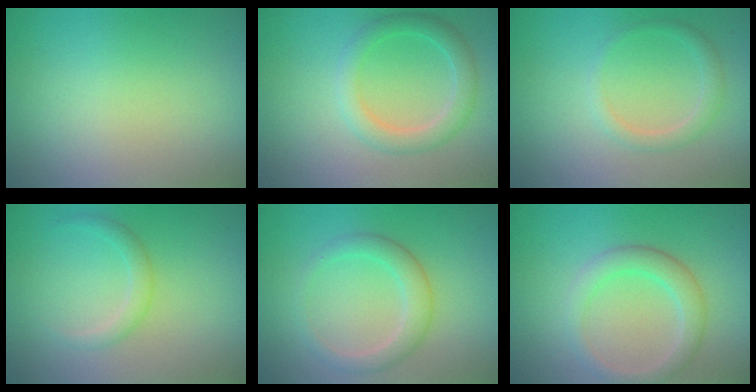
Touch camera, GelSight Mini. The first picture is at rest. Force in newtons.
{"total": 3.0, "press": 3.0, "slide": 0.3}
{"total": 1.8, "press": 1.8, "slide": 0.1}
{"total": 1.5, "press": 1.5, "slide": 0.0}
{"total": 2.8, "press": 2.8, "slide": 0.2}
{"total": 3.1, "press": 3.1, "slide": 0.2}